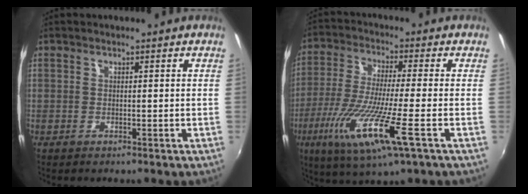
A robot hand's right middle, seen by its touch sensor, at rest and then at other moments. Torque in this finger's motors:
{"motor_torque": [1.71, -0.43, 1.05, 0.21]}